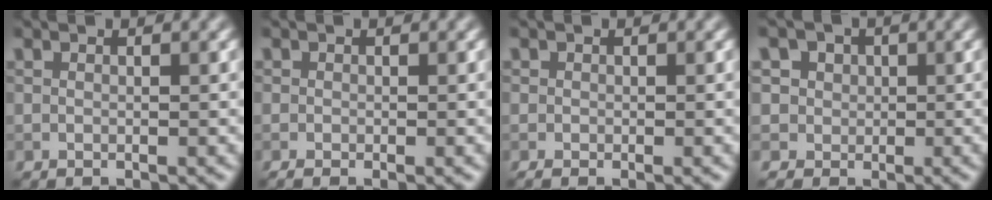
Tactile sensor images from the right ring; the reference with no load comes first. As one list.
[{"total": 1.2, "force": [-0.6, 0.6, 0.9], "torque": [-0.017, -0.001, -0.012]}, {"total": 1.0, "force": [-0.5, 0.6, 0.6], "torque": [-0.009, -0.001, -0.010]}, {"total": 7.4, "force": [3.6, 6.0, 2.6], "torque": [-0.036, 0.031, 0.022]}]